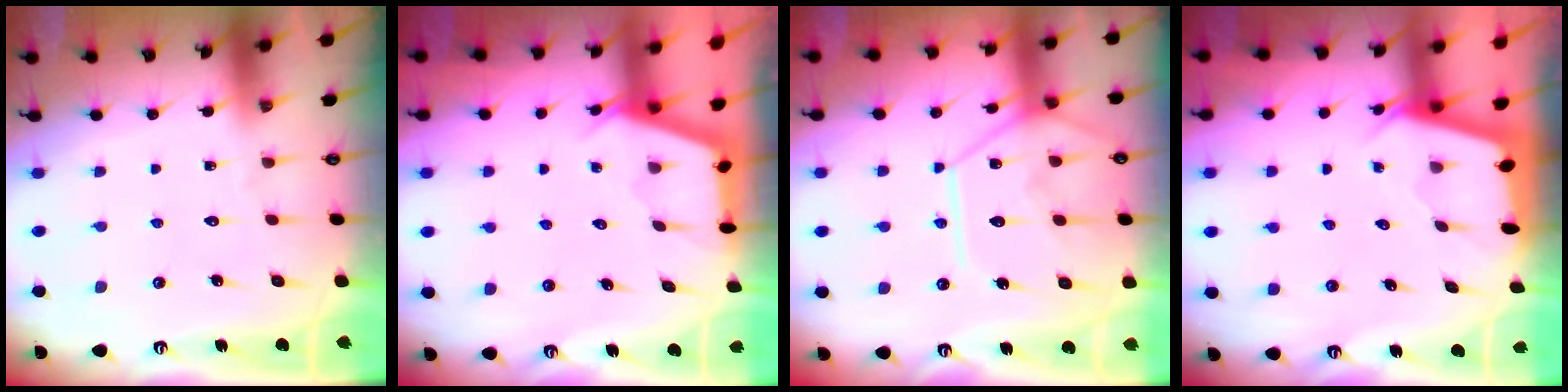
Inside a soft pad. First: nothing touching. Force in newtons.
{"total": 2.9, "press": 2.9, "slide": 0.3}
{"total": 13.4, "press": 13.3, "slide": 1.3}
{"total": 2.0, "press": 2.0, "slide": 0.3}